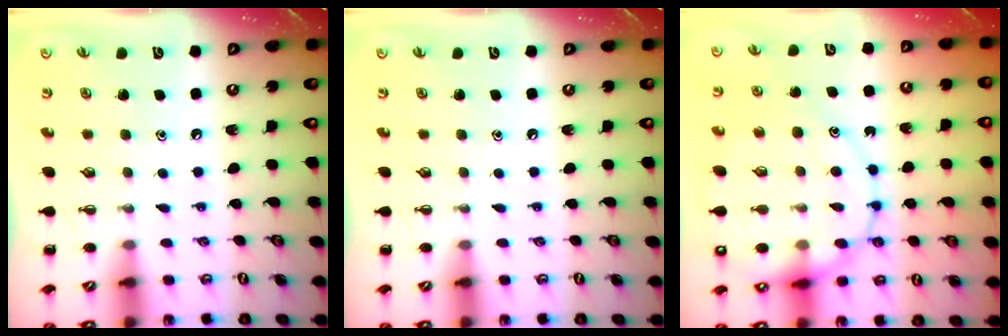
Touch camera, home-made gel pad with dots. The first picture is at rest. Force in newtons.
{"total": 0.0}
{"total": 17.6, "press": 17.5, "slide": 2.2}